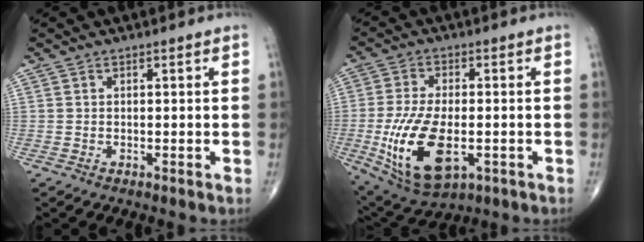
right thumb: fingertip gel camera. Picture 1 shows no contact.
{"total": 15.8, "force": [-3.7, 8.0, 13.2], "torque": [-0.257, -0.005, -0.048]}